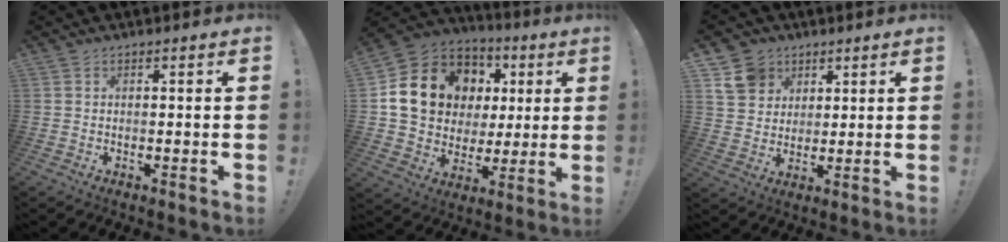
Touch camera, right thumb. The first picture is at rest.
{"total": 18.0, "force": [5.6, 14.4, 9.4], "torque": [-0.136, -0.014, 0.132]}
{"total": 9.8, "force": [5.1, 7.9, 2.8], "torque": [-0.048, -0.024, 0.104]}